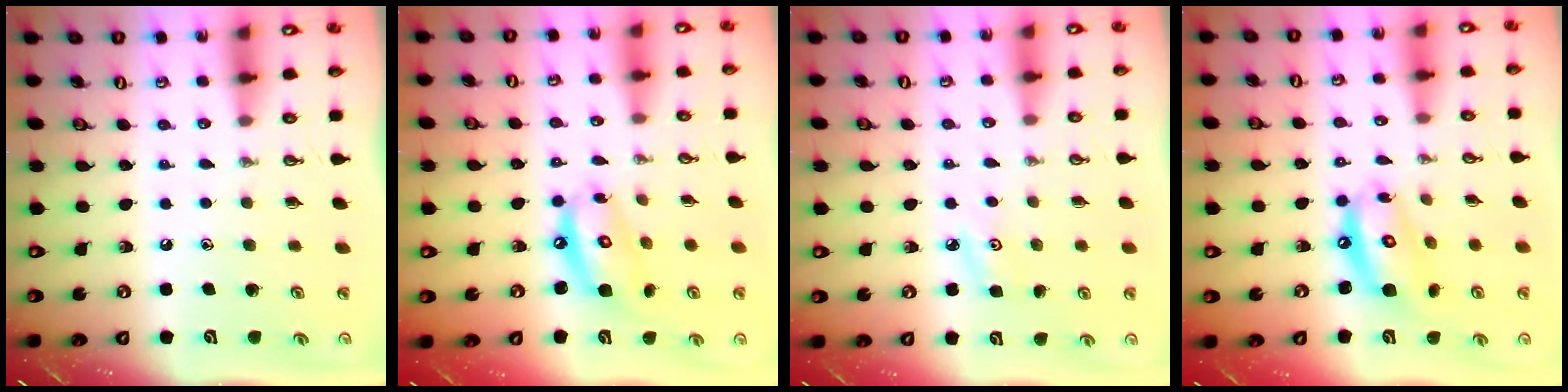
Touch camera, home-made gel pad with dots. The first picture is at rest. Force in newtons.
{"total": 11.3, "press": 11.2, "slide": 1.1}
{"total": 3.8, "press": 3.7, "slide": 0.4}
{"total": 12.4, "press": 12.3, "slide": 1.2}